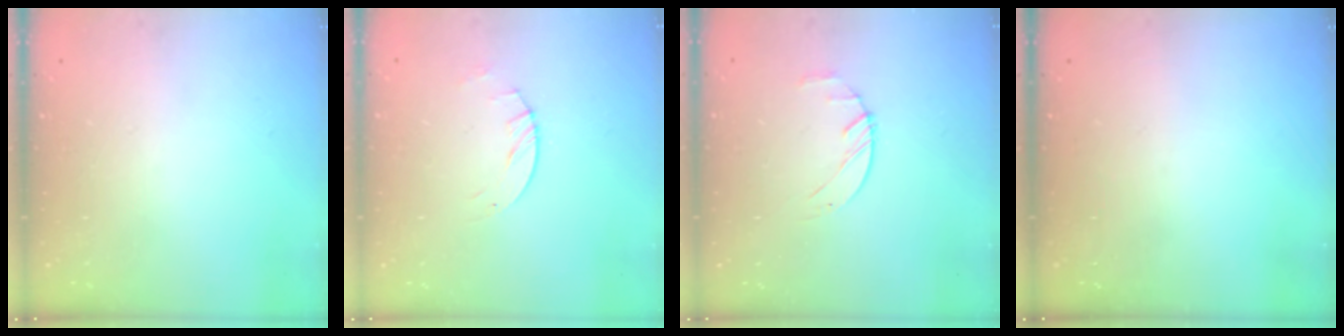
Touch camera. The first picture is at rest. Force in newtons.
{"total": 2.8, "press": 2.8, "slide": 0.4}
{"total": 1.9, "press": 1.9, "slide": 0.3}
{"total": 0.0}